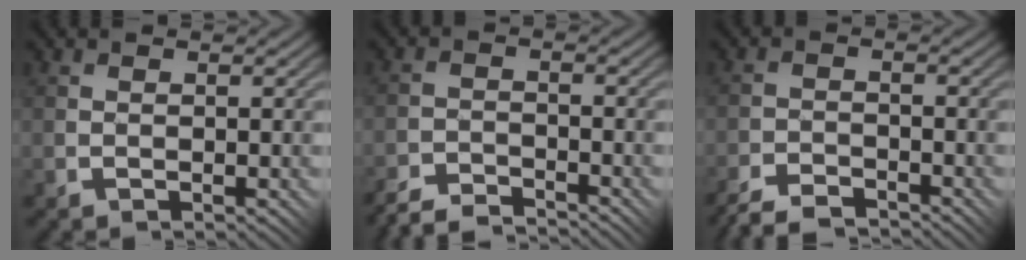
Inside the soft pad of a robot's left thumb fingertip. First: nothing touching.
{"total": 4.5, "force": [-4.4, 0.1, 0.7], "torque": [-0.008, 0.002, -0.092]}
{"total": 4.6, "force": [-4.4, 0.8, 1.4], "torque": [-0.025, 0.000, -0.089]}